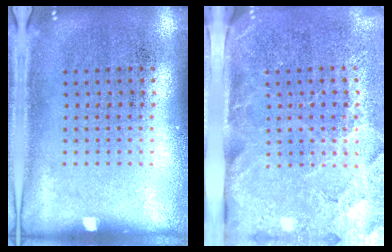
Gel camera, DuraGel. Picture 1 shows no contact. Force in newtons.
{"total": 3.8, "press": 3.2, "slide": 2.0}